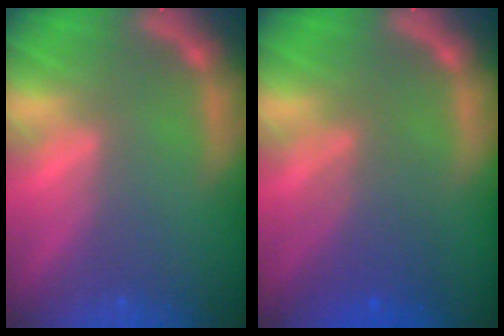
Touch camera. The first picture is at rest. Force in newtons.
{"total": 4.6}